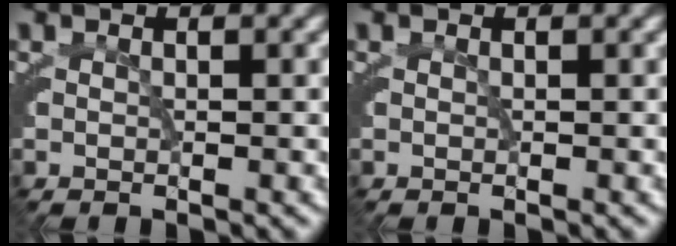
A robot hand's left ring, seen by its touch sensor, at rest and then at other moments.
{"total": 0.0}